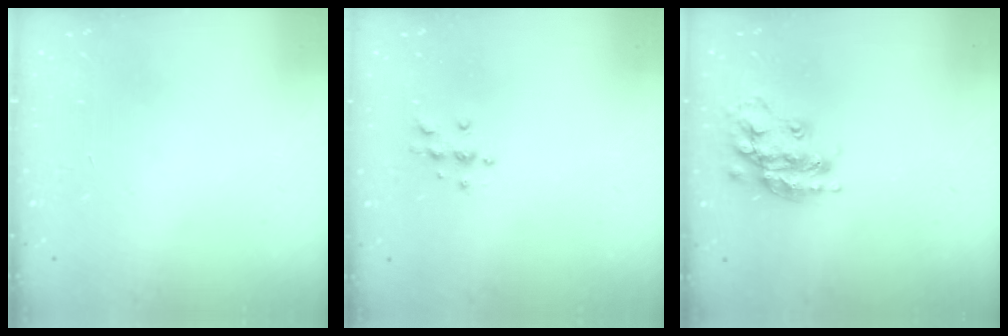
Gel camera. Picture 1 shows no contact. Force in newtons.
{"total": 4.7, "press": 4.6, "slide": 0.5}
{"total": 16.3, "press": 16.3, "slide": 0.8}